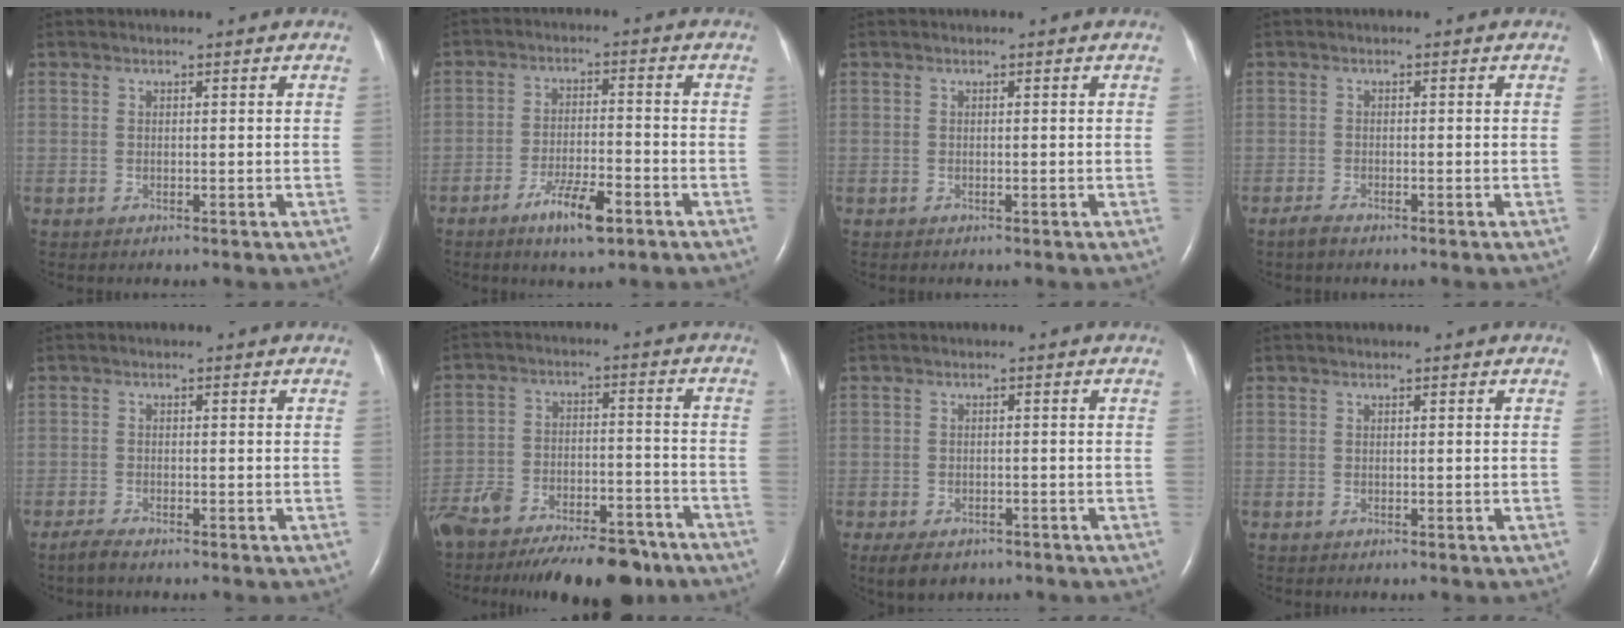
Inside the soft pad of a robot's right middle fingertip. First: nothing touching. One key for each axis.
{"total": 7.1, "fx": -4.3, "fy": 1.4, "fz": 5.5, "tx": -0.104, "ty": -0.007, "tz": -0.073}
{"total": 0.0}
{"total": 1.5, "fx": -1.3, "fy": 0.2, "fz": 0.7, "tx": -0.023, "ty": -0.004, "tz": -0.025}
{"total": 1.8, "fx": -1.6, "fy": 0.2, "fz": 0.9, "tx": -0.028, "ty": -0.006, "tz": -0.032}
{"total": 22.3, "fx": -18.4, "fy": 6.8, "fz": 10.5, "tx": -0.184, "ty": -0.013, "tz": -0.275}
{"total": 5.2, "fx": -3.8, "fy": 2.7, "fz": 2.3, "tx": -0.033, "ty": -0.004, "tz": -0.053}
{"total": 0.0}